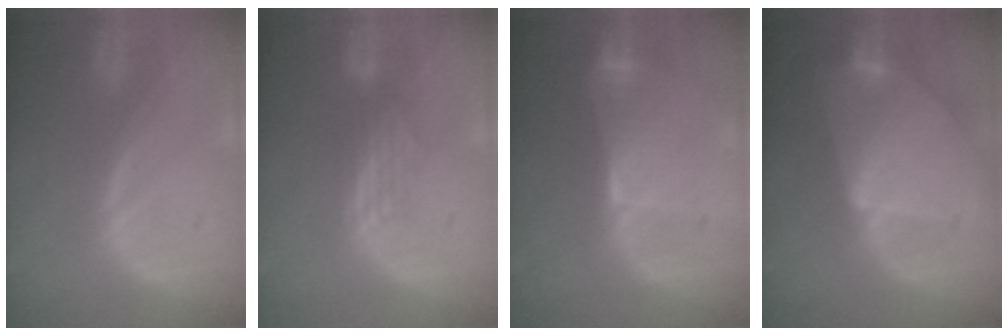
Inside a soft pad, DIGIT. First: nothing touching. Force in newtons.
{"total": 2.8, "press": 2.7, "slide": 0.6}
{"total": 6.5, "press": 6.2, "slide": 2.0}
{"total": 9.7, "press": 9.7, "slide": 0.9}